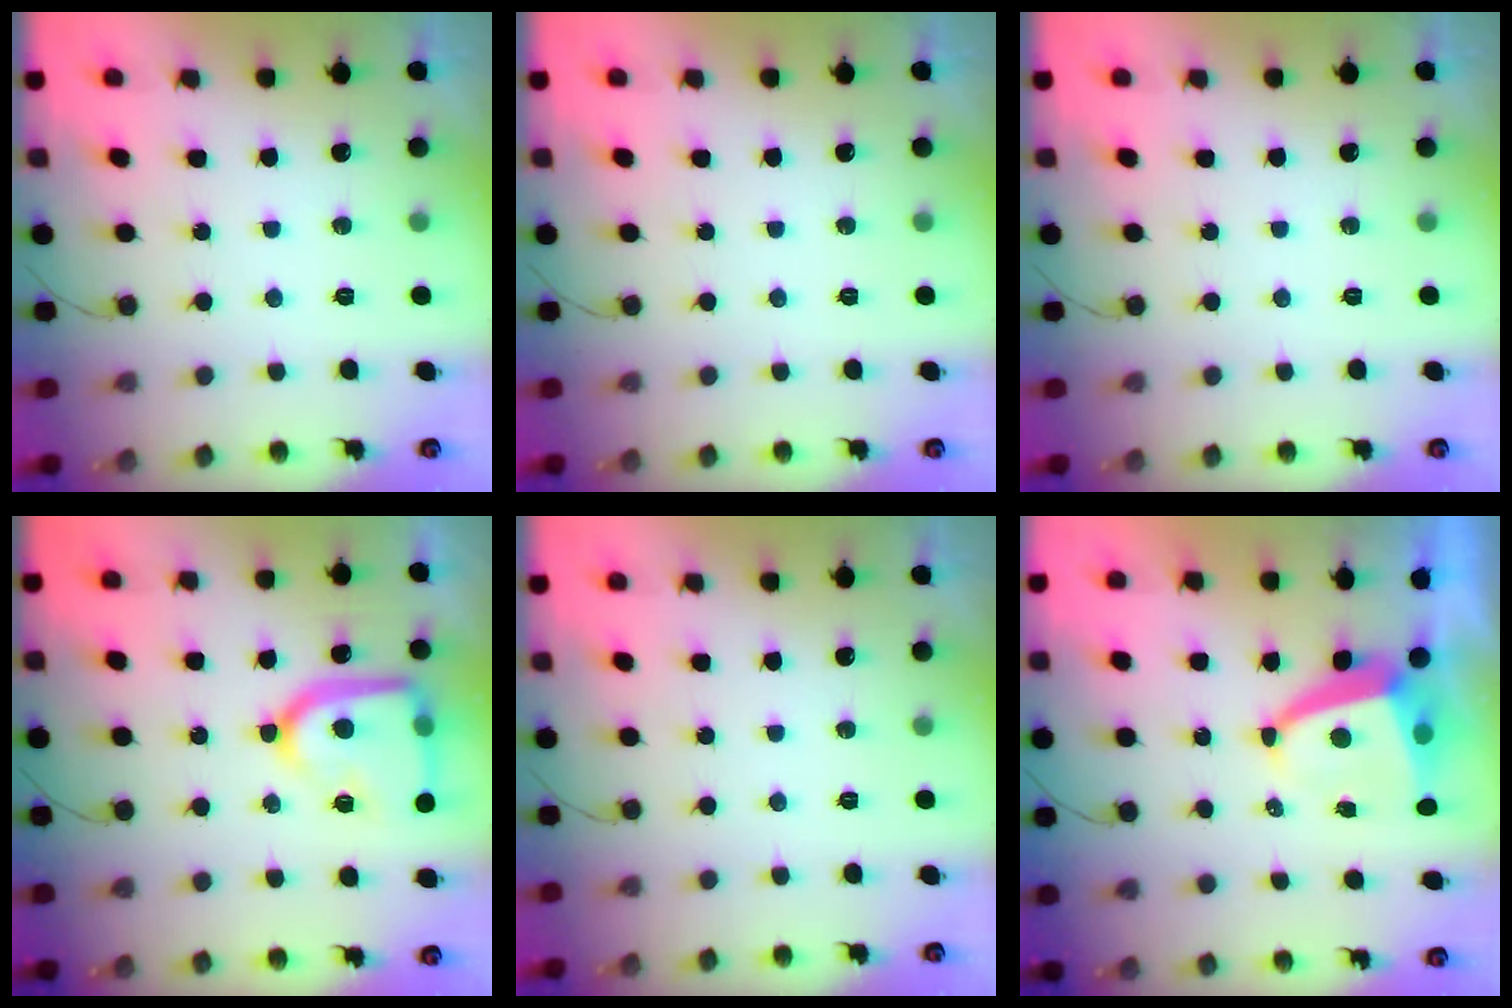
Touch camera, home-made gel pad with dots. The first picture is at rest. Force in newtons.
{"total": 0.0}
{"total": 0.0}
{"total": 19.2, "press": 19.1, "slide": 1.7}
{"total": 0.0}
{"total": 5.8, "press": 5.8, "slide": 0.8}